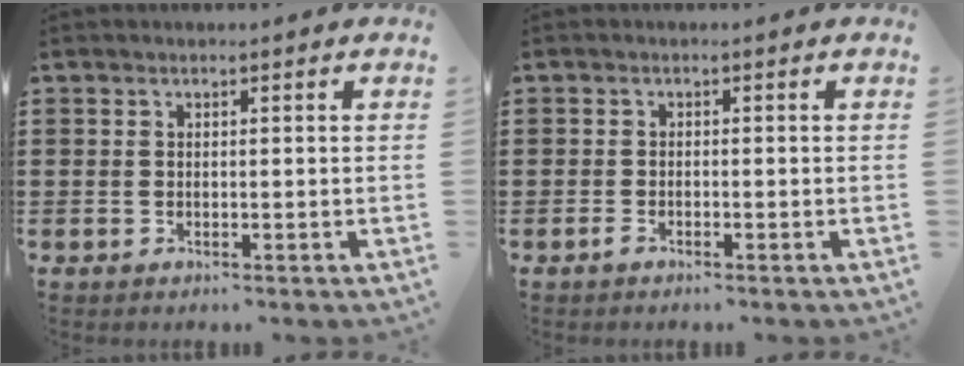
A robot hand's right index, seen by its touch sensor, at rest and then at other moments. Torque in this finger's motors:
{"motor_torque": [0.54, 1.25, -0.30, -0.21]}